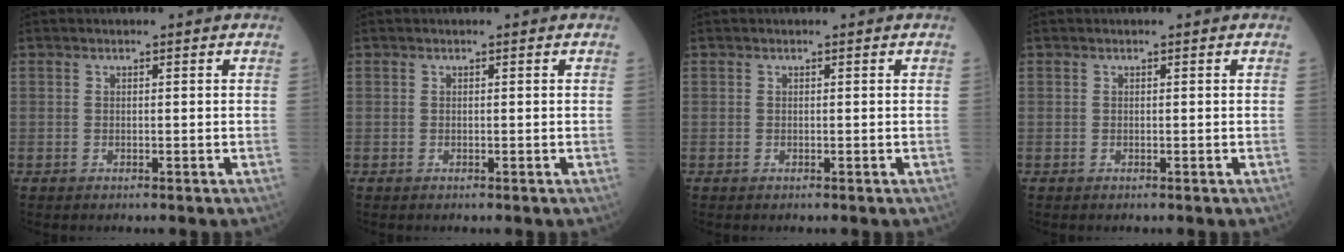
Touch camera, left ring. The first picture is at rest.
{"total": 0.0}
{"total": 0.0}
{"total": 0.0}